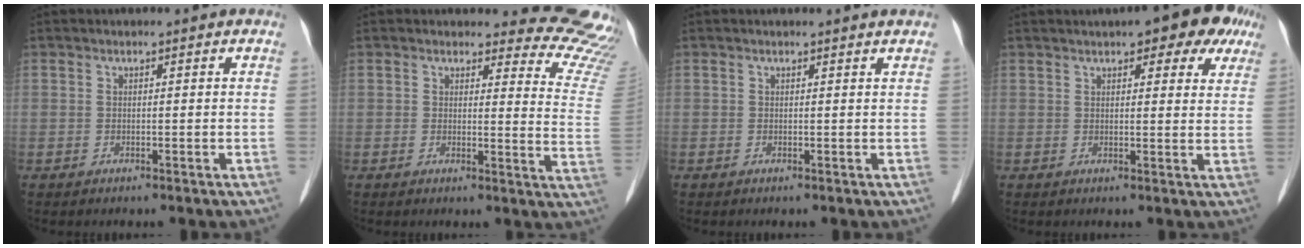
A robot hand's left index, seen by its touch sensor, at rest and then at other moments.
{"total": 12.4, "force": [12.3, 1.5, -0.2], "torque": [0.045, -0.128, 0.091]}
{"total": 1.3, "force": [1.2, -0.2, 0.3], "torque": [-0.017, -0.001, 0.009]}
{"total": 9.8, "force": [6.7, 3.2, 6.5], "torque": [-0.070, 0.017, 0.073]}